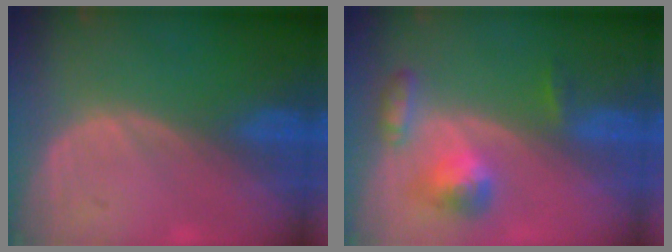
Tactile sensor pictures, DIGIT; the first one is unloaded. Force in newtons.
{"total": 5.7, "press": 5.2, "slide": 2.3}